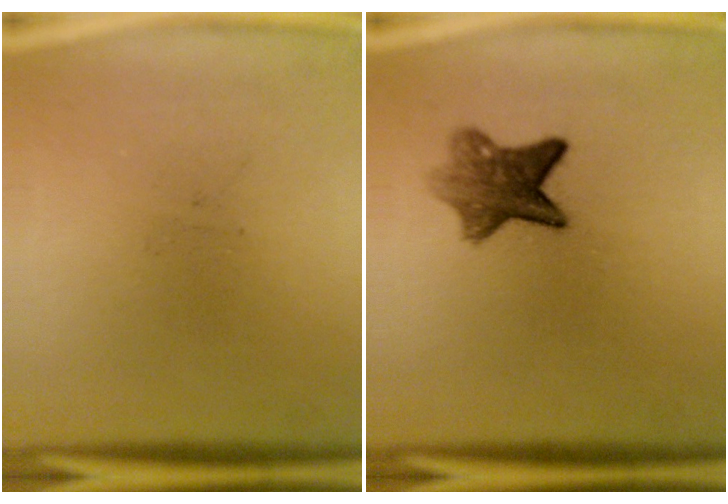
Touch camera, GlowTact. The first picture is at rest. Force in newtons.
{"total": 6.4}